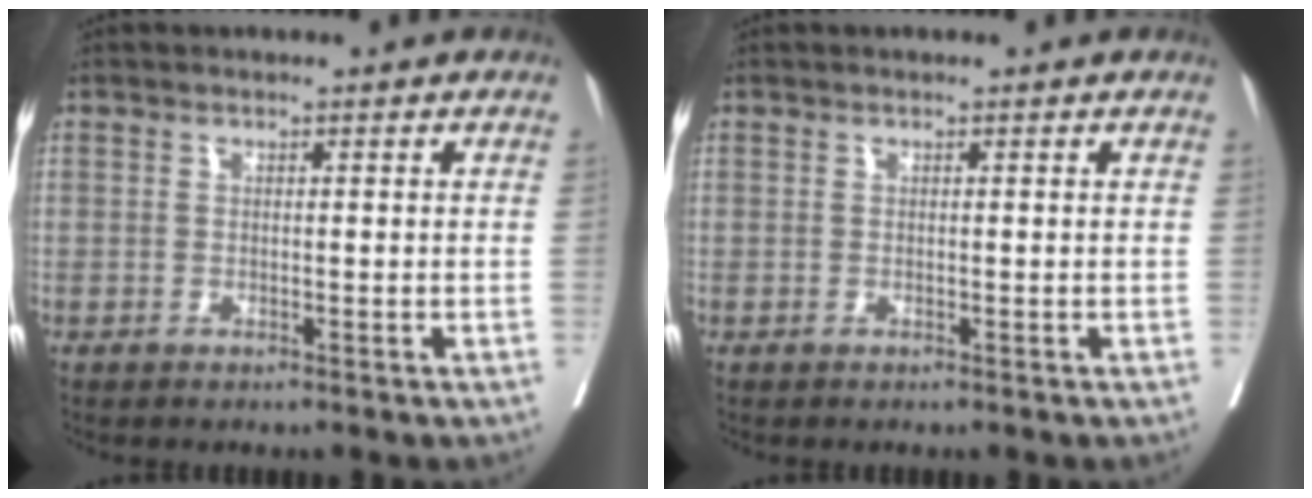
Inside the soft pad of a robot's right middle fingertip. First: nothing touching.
{"total": 0.0}